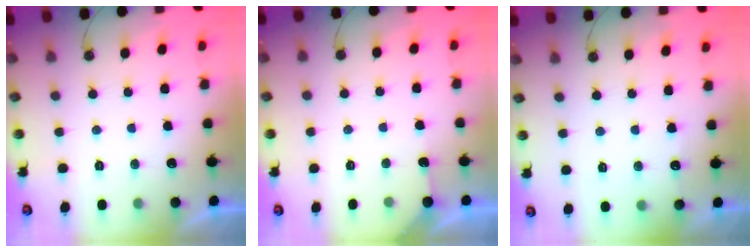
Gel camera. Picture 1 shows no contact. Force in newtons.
{"total": 2.9, "press": 2.9, "slide": 0.4}
{"total": 3.0, "press": 3.0, "slide": 0.3}